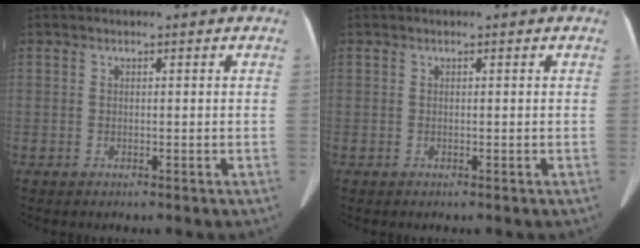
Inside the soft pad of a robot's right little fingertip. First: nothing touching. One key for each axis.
{"total": 0.0}